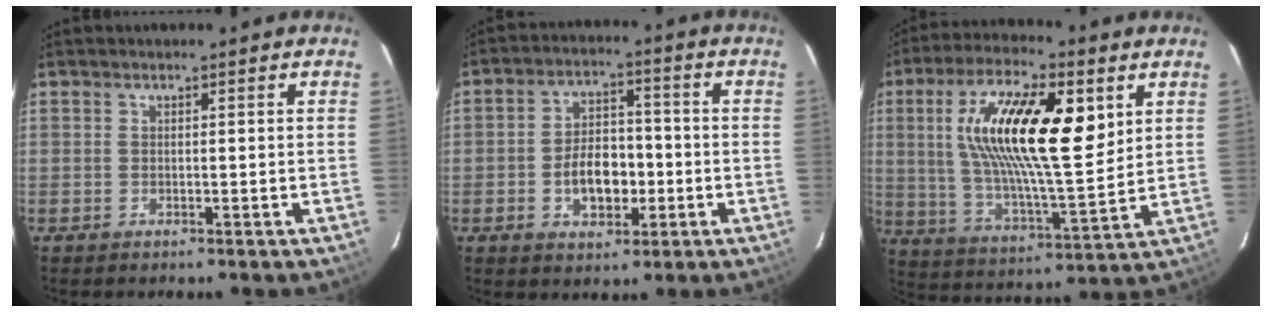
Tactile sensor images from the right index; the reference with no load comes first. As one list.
[{"total": 8.9, "force": [-2.4, 5.5, 6.5], "torque": [-0.122, 0.021, -0.032]}, {"total": 20.9, "force": [6.5, 6.5, 18.7], "torque": [-0.341, 0.011, 0.115]}]